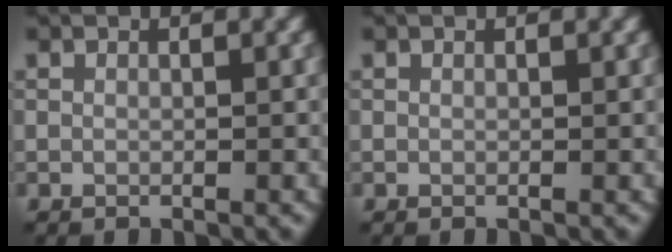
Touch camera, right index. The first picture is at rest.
{"total": 0.0}